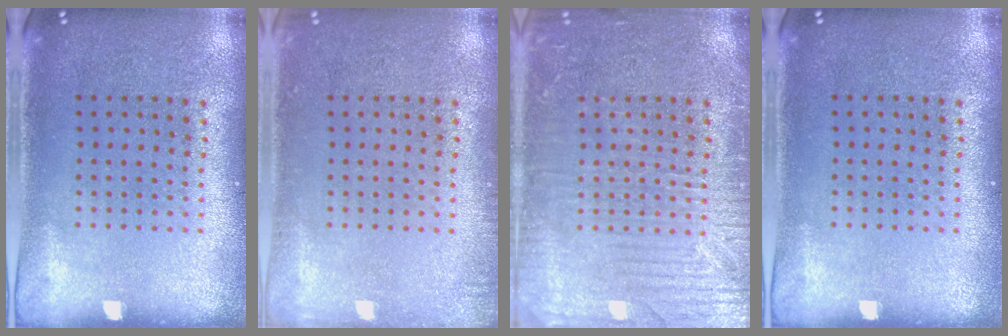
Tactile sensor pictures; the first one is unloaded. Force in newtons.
{"total": 1.2, "press": 1.1, "slide": 0.2}
{"total": 5.1, "press": 5.1, "slide": 0.7}
{"total": 0.0}